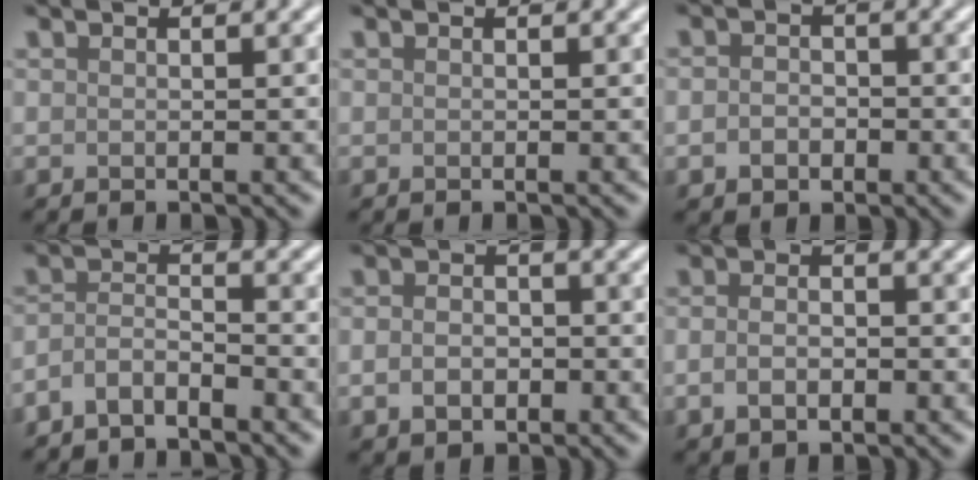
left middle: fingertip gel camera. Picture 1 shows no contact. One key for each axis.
{"total": 0.0}
{"total": 2.1, "fx": -0.7, "fy": 1.7, "fz": 1.1, "tx": -0.017, "ty": -0.002, "tz": -0.017}
{"total": 2.6, "fx": -2.1, "fy": 0.8, "fz": 1.3, "tx": -0.029, "ty": 0.003, "tz": -0.050}
{"total": 2.7, "fx": -0.8, "fy": 2.0, "fz": 1.7, "tx": -0.031, "ty": -0.001, "tz": -0.019}
{"total": 2.7, "fx": -0.8, "fy": 1.5, "fz": 2.0, "tx": -0.034, "ty": -0.002, "tz": -0.015}